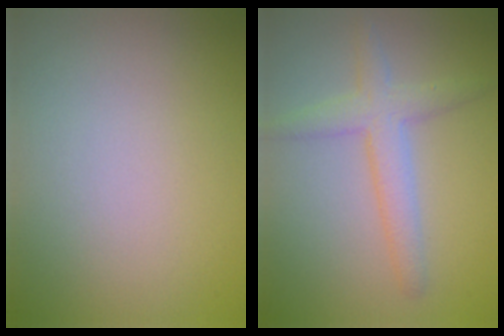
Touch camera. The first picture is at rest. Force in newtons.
{"total": 3.3, "press": 3.3, "slide": 0.1}